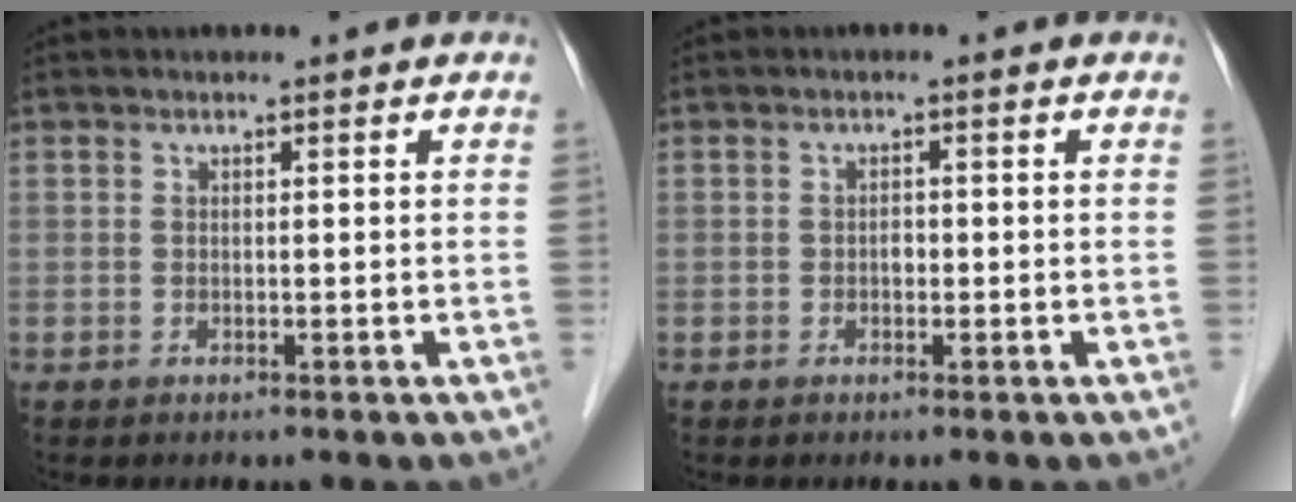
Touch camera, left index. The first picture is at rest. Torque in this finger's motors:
{"motor_torque": [0.11, 0.02, -0.04, 0.00]}